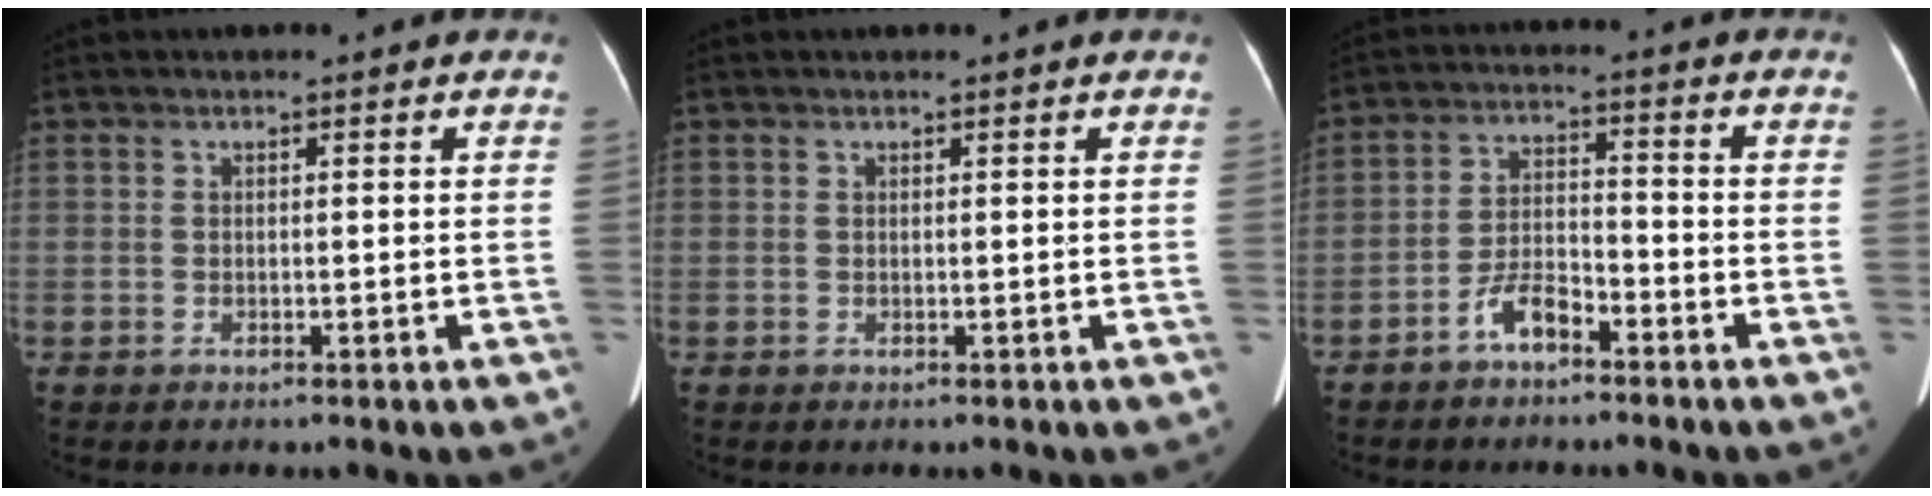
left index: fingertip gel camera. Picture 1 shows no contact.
{"total": 0.7, "force": [0.7, 0.0, 0.2], "torque": [-0.005, 0.008, 0.012]}
{"total": 5.0, "force": [-3.6, 1.8, 3.0], "torque": [-0.067, 0.012, -0.067]}